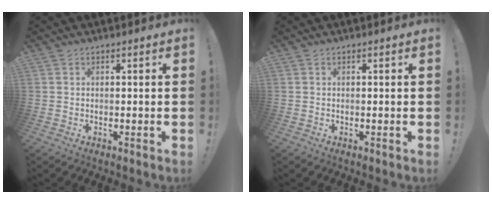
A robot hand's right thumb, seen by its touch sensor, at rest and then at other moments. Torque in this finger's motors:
{"motor_torque": [-0.29, -0.08, 0.19, -0.15, 0.01]}